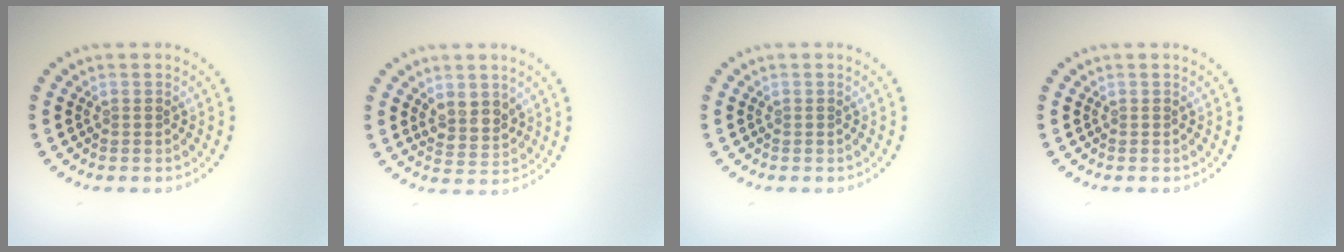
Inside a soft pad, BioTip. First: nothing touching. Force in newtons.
{"total": 2.4, "press": 2.1, "slide": 1.2}
{"total": 0.0}
{"total": 0.0}